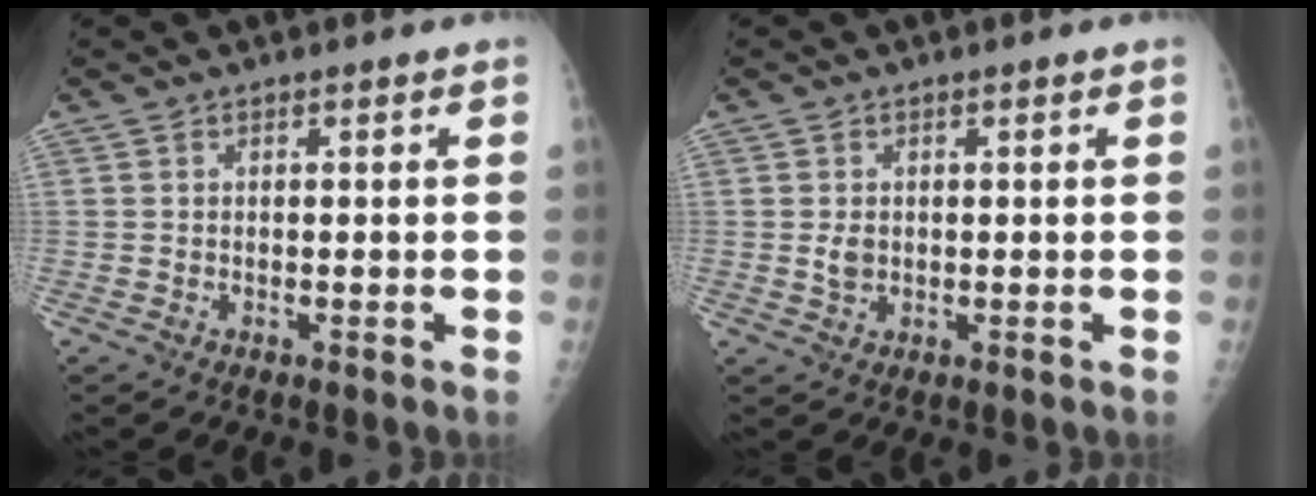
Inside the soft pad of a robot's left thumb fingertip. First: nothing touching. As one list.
[{"total": 2.1, "force": [0.2, 1.6, 1.3], "torque": [-0.019, -0.003, 0.009]}]